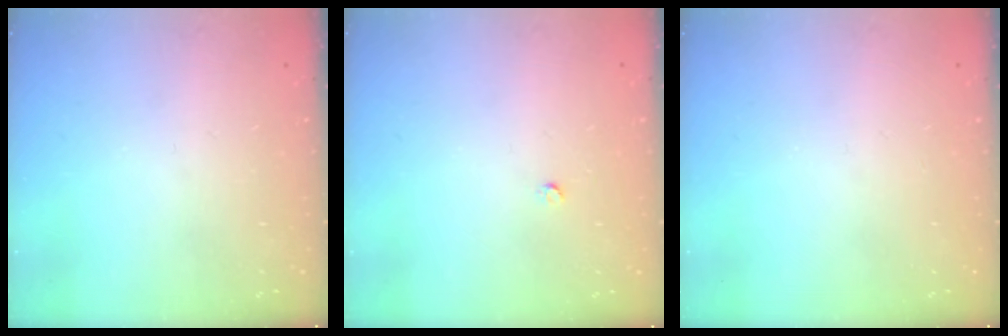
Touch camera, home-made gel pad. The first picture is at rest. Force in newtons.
{"total": 2.2, "press": 2.2, "slide": 0.3}
{"total": 0.0}